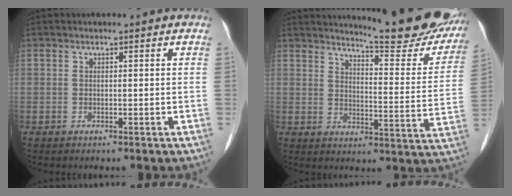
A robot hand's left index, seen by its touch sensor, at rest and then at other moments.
{"total": 16.9, "force": [15.3, 2.0, 7.0], "torque": [-0.085, -0.064, 0.180]}